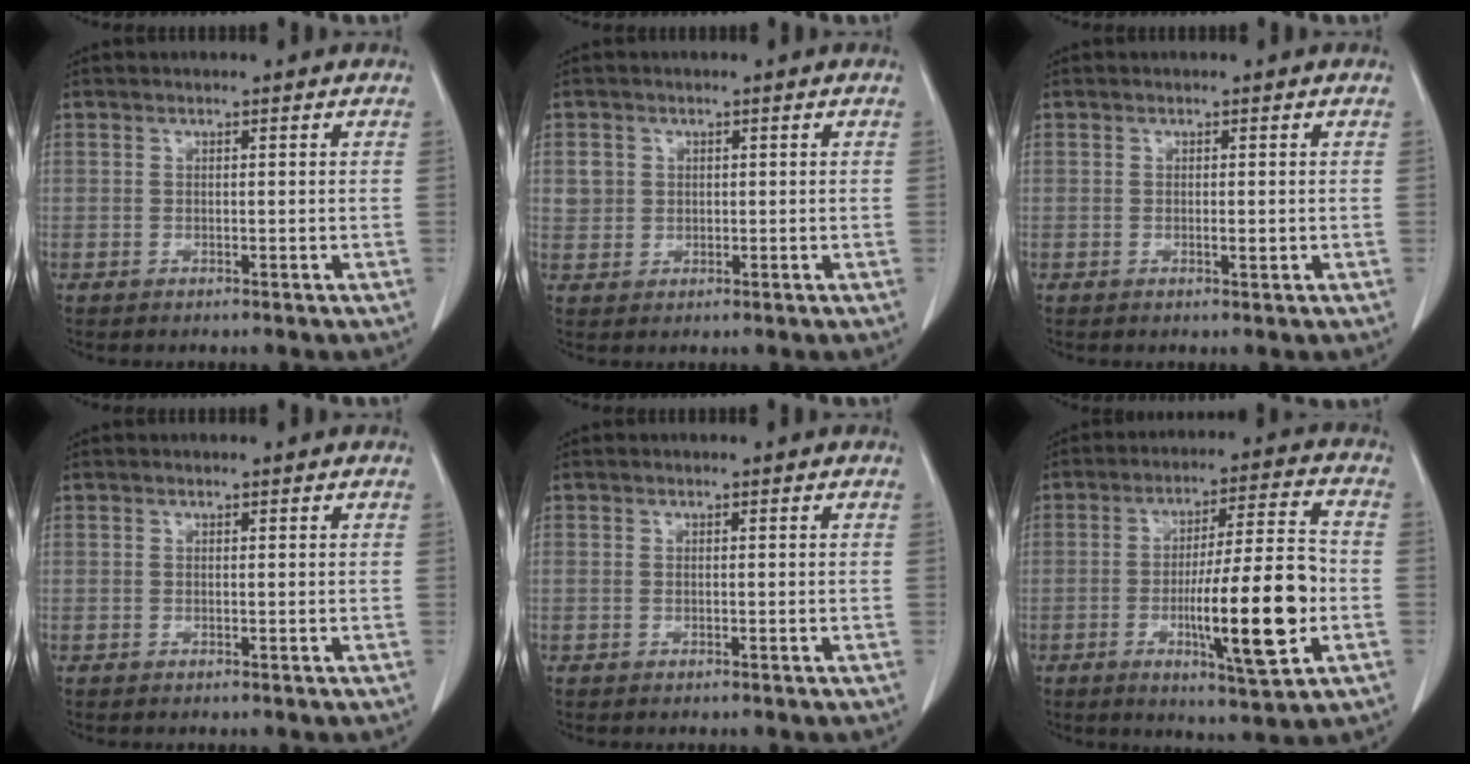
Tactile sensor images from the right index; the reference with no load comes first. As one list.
[{"total": 2.8, "force": [0.8, 2.6, 0.5], "torque": [-0.003, 0.003, 0.017]}, {"total": 0.9, "force": [-0.1, 0.2, 0.9], "torque": [-0.015, -0.002, -0.001]}, {"total": 0.0}, {"total": 0.0}, {"total": 15.3, "force": [-3.7, 1.2, 14.8], "torque": [-0.239, -0.005, -0.056]}]